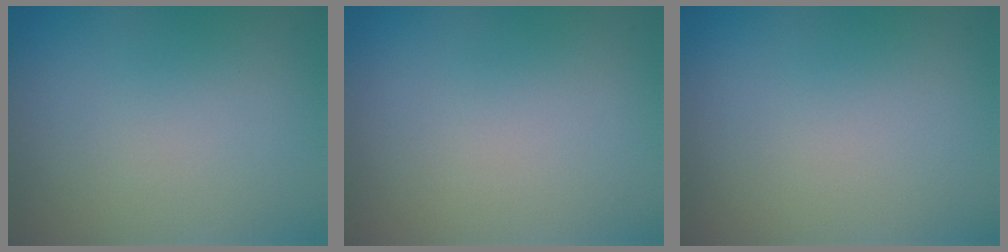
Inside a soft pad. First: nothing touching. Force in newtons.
{"total": 0.0}
{"total": 0.0}